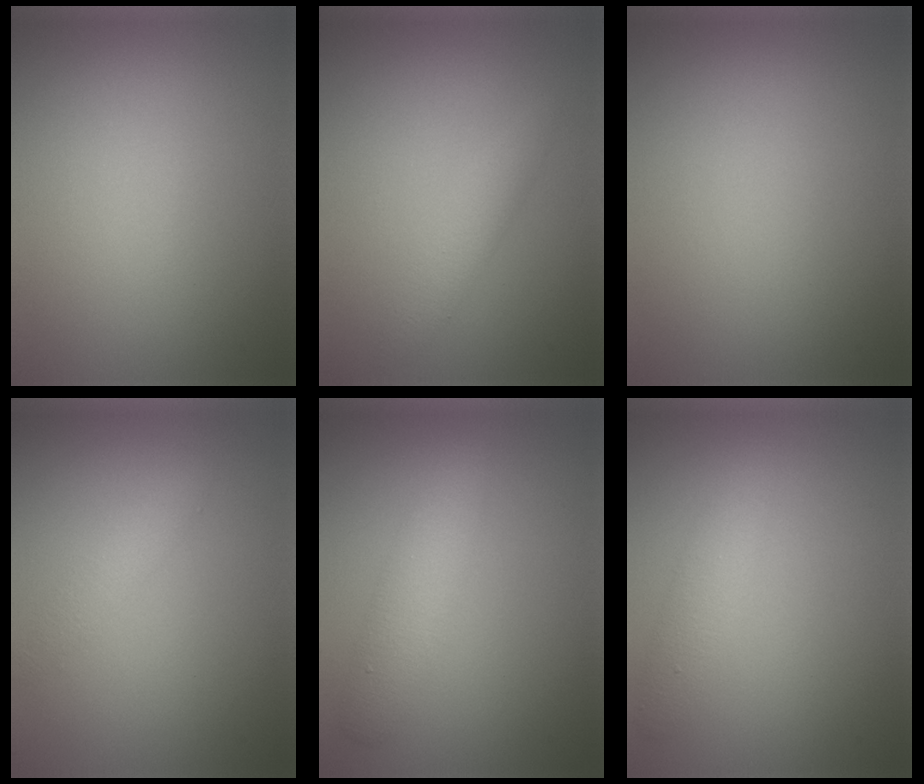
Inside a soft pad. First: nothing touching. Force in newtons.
{"total": 2.0, "press": 2.0, "slide": 0.0}
{"total": 0.0}
{"total": 1.5, "press": 1.5, "slide": 0.0}
{"total": 3.5, "press": 3.5, "slide": 0.2}
{"total": 2.6, "press": 2.6, "slide": 0.2}